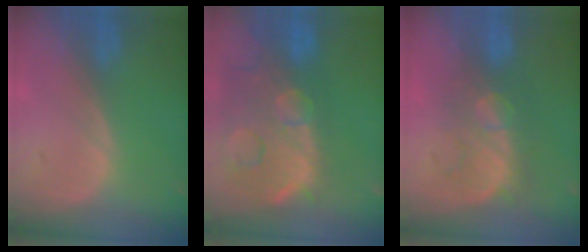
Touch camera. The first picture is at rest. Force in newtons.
{"total": 14.8, "press": 12.1, "slide": 8.6}
{"total": 7.7, "press": 7.4, "slide": 2.1}